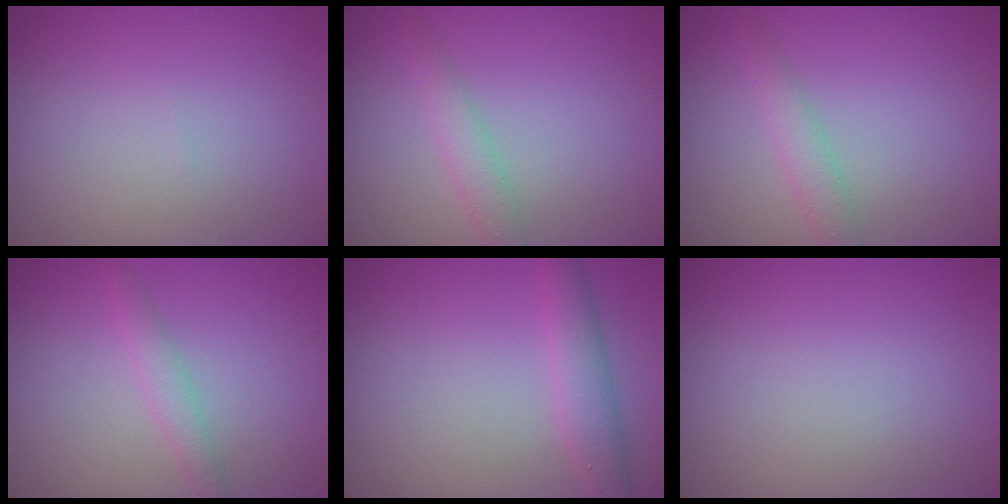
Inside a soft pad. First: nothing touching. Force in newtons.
{"total": 1.8, "press": 1.8, "slide": 0.0}
{"total": 1.8, "press": 1.8, "slide": 0.0}
{"total": 1.7, "press": 1.7, "slide": 0.1}
{"total": 2.8, "press": 2.8, "slide": 0.1}
{"total": 0.0}